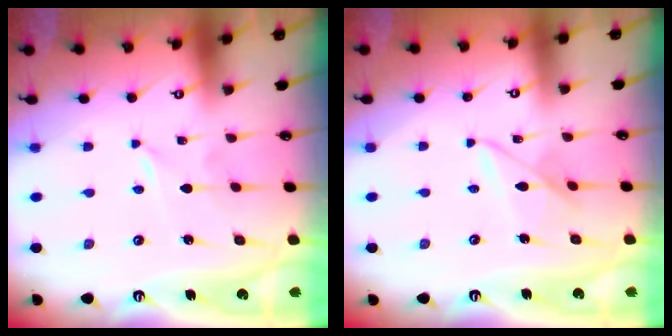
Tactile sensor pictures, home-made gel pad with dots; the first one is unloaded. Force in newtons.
{"total": 7.0, "press": 7.0, "slide": 0.4}